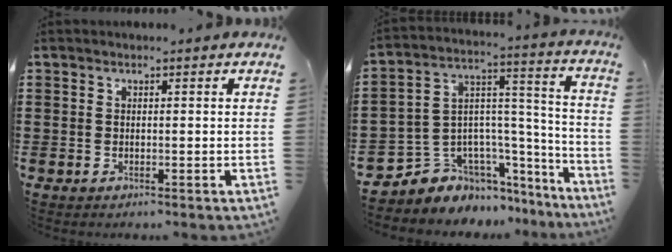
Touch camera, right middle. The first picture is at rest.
{"total": 6.0, "force": [-4.2, 4.3, -0.5], "torque": [-0.018, -0.012, -0.077]}